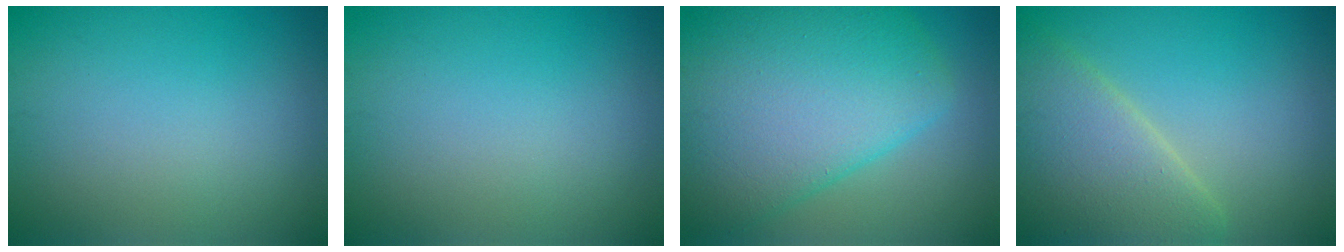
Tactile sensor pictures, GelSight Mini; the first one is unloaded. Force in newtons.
{"total": 0.0}
{"total": 11.3, "press": 11.3, "slide": 0.3}
{"total": 6.4, "press": 6.4, "slide": 0.6}